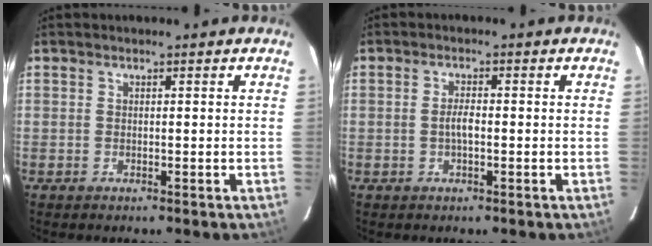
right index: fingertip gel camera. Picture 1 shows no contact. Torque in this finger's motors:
{"motor_torque": [0.76, 0.01, 0.37, 0.10]}